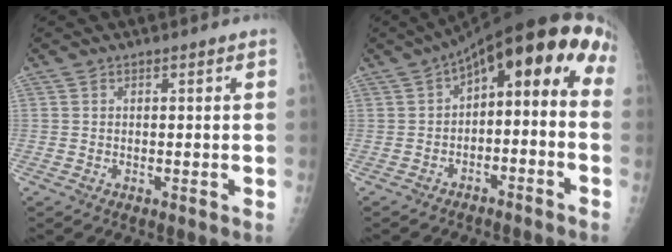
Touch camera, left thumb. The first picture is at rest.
{"total": 13.4, "force": [-1.8, 7.0, 11.3], "torque": [-0.135, 0.079, -0.026]}